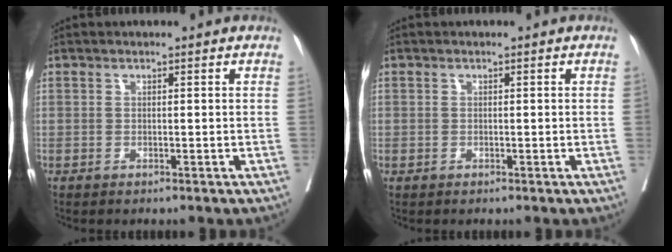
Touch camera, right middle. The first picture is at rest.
{"total": 0.0}